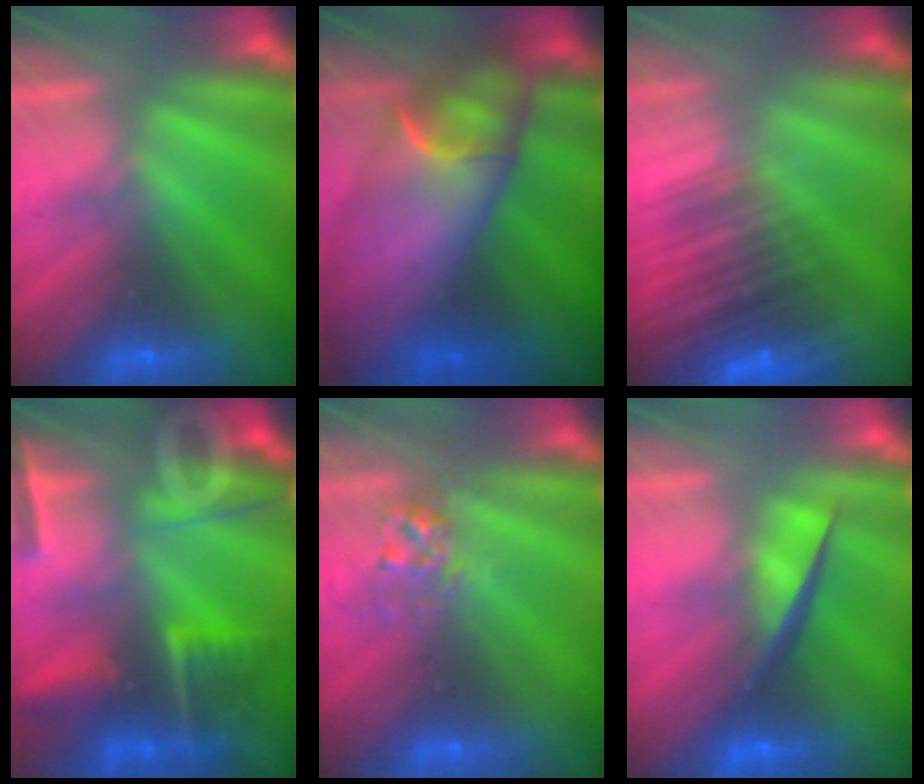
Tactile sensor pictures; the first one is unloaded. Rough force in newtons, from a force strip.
{"total": 9.8}
{"total": 7.1}
{"total": 8.9}
{"total": 2.8}
{"total": 4.5}